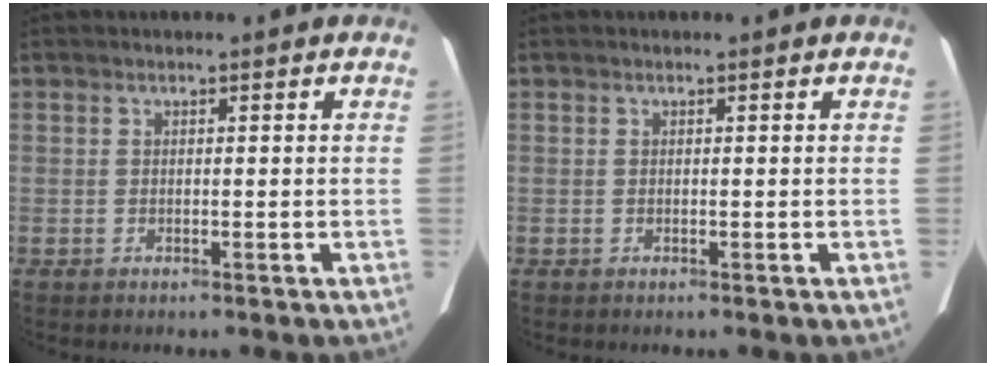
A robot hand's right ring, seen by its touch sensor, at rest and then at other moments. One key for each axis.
{"total": 0.0}